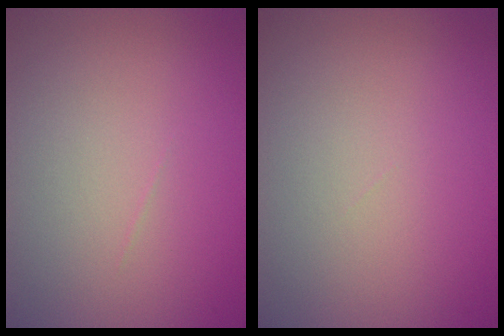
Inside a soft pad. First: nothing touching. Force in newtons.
{"total": 0.0}